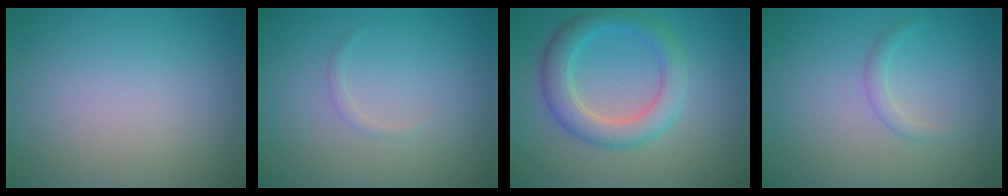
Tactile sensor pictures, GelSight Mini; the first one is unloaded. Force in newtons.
{"total": 0.5, "press": 0.5, "slide": 0.0}
{"total": 4.3, "press": 4.2, "slide": 0.1}
{"total": 1.0, "press": 1.0, "slide": 0.1}